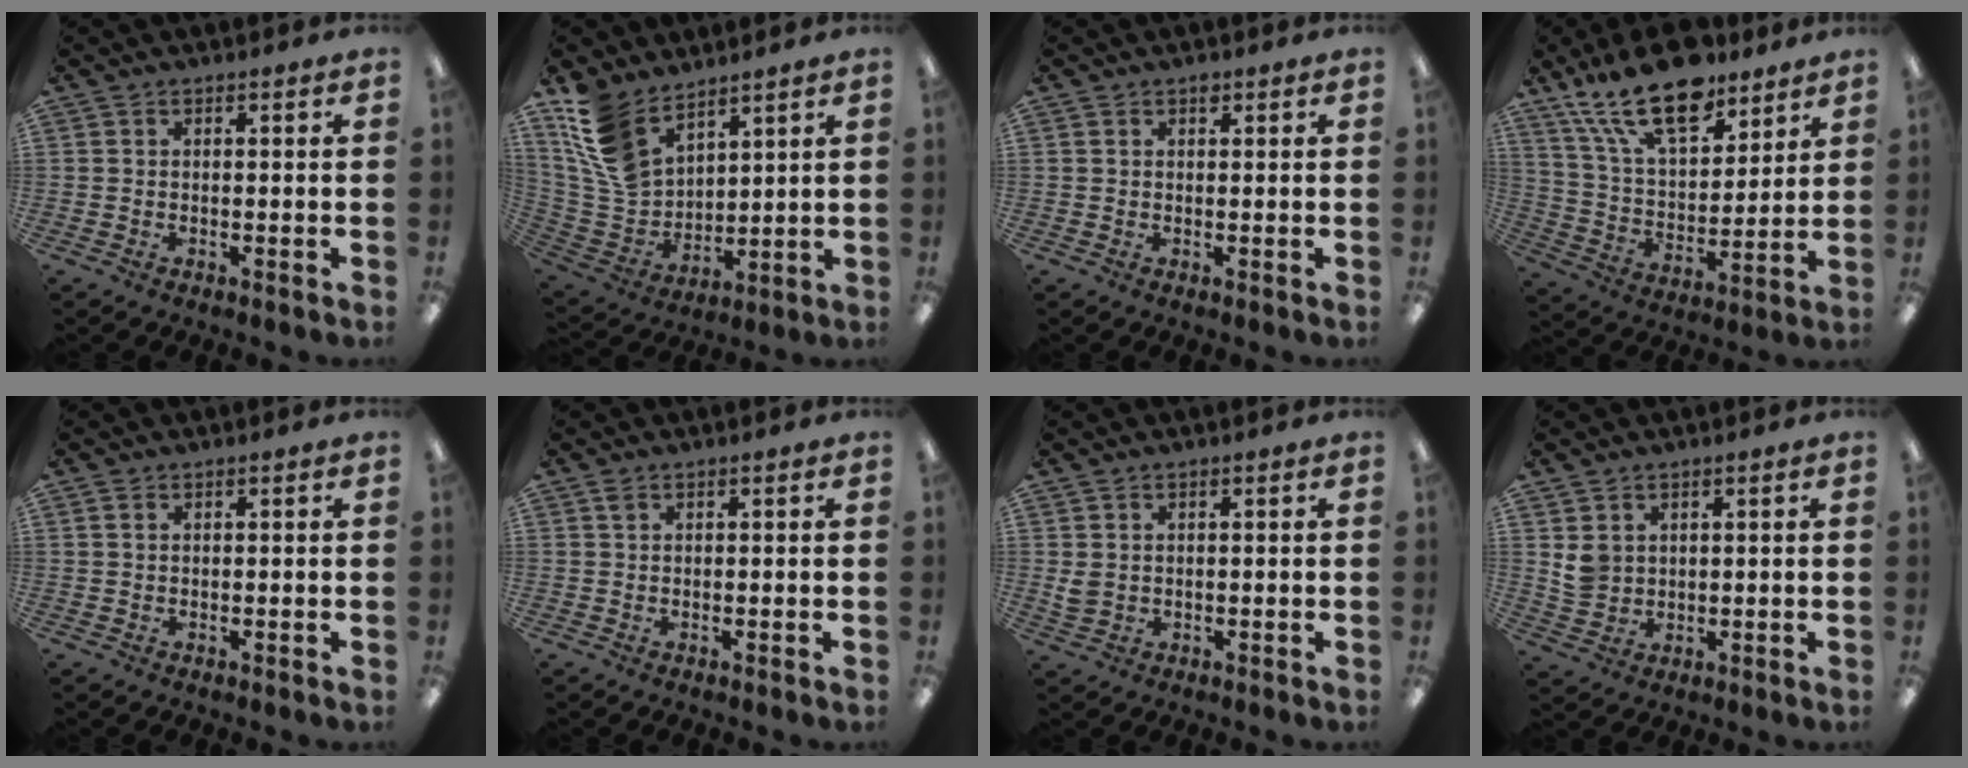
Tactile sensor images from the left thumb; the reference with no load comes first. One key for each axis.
{"total": 13.9, "fx": 9.6, "fy": 8.0, "fz": 6.1, "tx": -0.155, "ty": -0.040, "tz": 0.193}
{"total": 1.7, "fx": 1.0, "fy": 1.1, "fz": 0.8, "tx": -0.008, "ty": -0.002, "tz": 0.017}
{"total": 20.7, "fx": 14.4, "fy": 9.0, "fz": 11.8, "tx": -0.221, "ty": -0.073, "tz": 0.251}
{"total": 1.1, "fx": 0.6, "fy": 0.7, "fz": 0.6, "tx": -0.013, "ty": 0.003, "tz": 0.010}
{"total": 1.0, "fx": 0.7, "fy": 0.5, "fz": 0.6, "tx": -0.014, "ty": 0.001, "tz": 0.012}
{"total": 2.8, "fx": 0.9, "fy": 2.2, "fz": 1.4, "tx": -0.021, "ty": 0.000, "tz": 0.017}
{"total": 4.3, "fx": 2.0, "fy": 3.6, "fz": 1.2, "tx": -0.023, "ty": -0.001, "tz": 0.040}